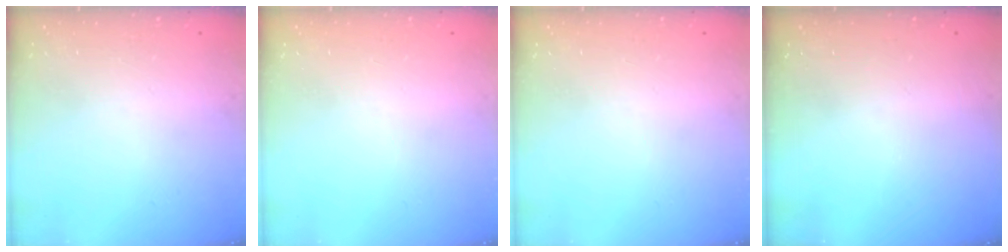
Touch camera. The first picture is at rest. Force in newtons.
{"total": 0.0}
{"total": 0.0}
{"total": 0.0}